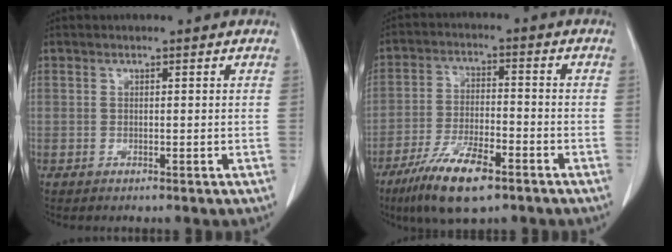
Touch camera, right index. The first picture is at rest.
{"total": 11.7, "force": [-7.3, 3.3, 8.6], "torque": [-0.167, -0.013, -0.126]}